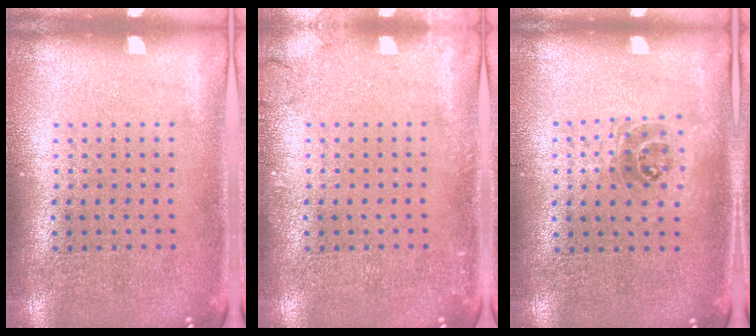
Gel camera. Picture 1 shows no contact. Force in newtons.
{"total": 1.2, "press": 1.1, "slide": 0.2}
{"total": 1.0, "press": 0.9, "slide": 0.4}